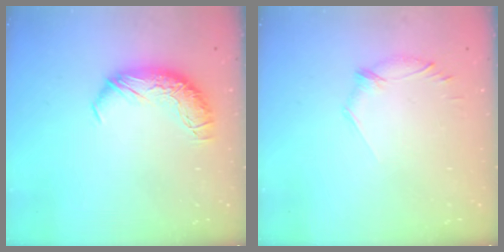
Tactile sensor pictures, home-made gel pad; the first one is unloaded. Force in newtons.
{"total": 6.6, "press": 6.5, "slide": 1.1}